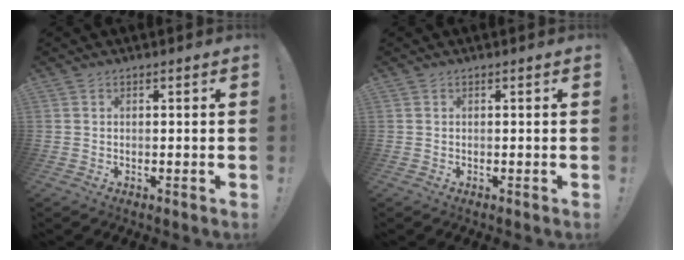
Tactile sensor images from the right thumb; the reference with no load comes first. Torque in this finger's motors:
{"motor_torque": [-0.03, 0.03, 0.04, -0.04, 0.02]}